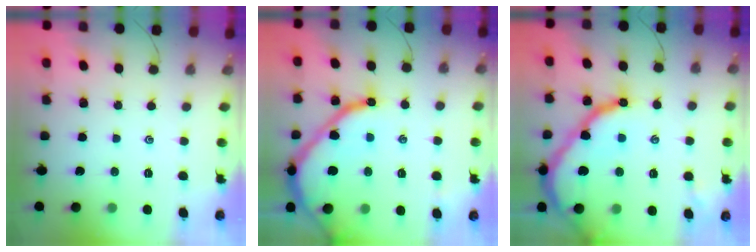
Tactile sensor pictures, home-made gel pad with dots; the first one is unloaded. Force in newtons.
{"total": 16.6, "press": 16.6, "slide": 1.3}
{"total": 19.8, "press": 19.7, "slide": 1.8}